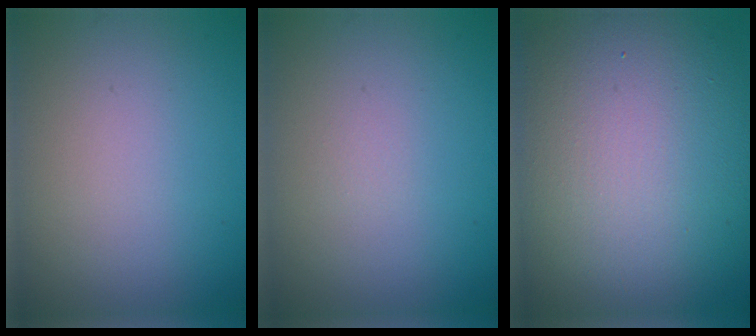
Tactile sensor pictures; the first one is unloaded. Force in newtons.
{"total": 0.0}
{"total": 16.5, "press": 16.5, "slide": 0.9}